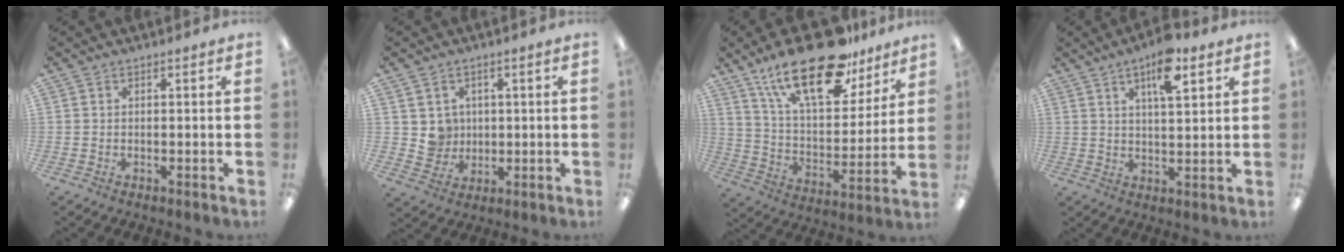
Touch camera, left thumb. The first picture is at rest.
{"total": 5.3, "force": [1.9, 5.0, 0.1], "torque": [0.000, -0.008, 0.036]}
{"total": 24.7, "force": [16.6, 10.1, 15.2], "torque": [-0.253, -0.090, 0.284]}
{"total": 10.0, "force": [5.8, 3.3, 7.5], "torque": [-0.116, -0.017, 0.093]}